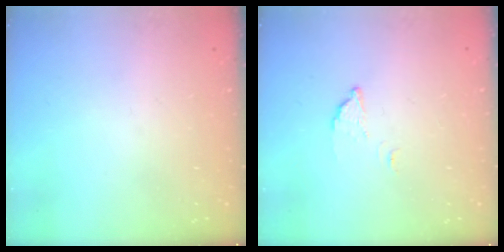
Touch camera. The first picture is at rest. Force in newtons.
{"total": 2.2, "press": 2.2, "slide": 0.1}